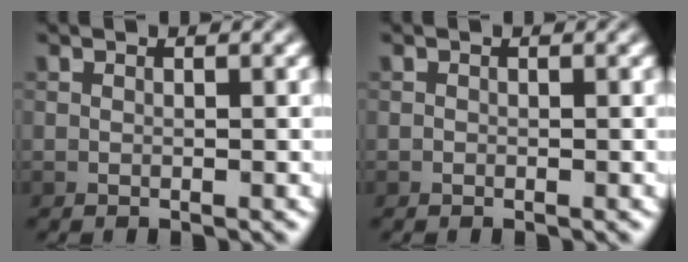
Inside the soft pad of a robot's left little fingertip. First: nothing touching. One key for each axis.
{"total": 0.0}